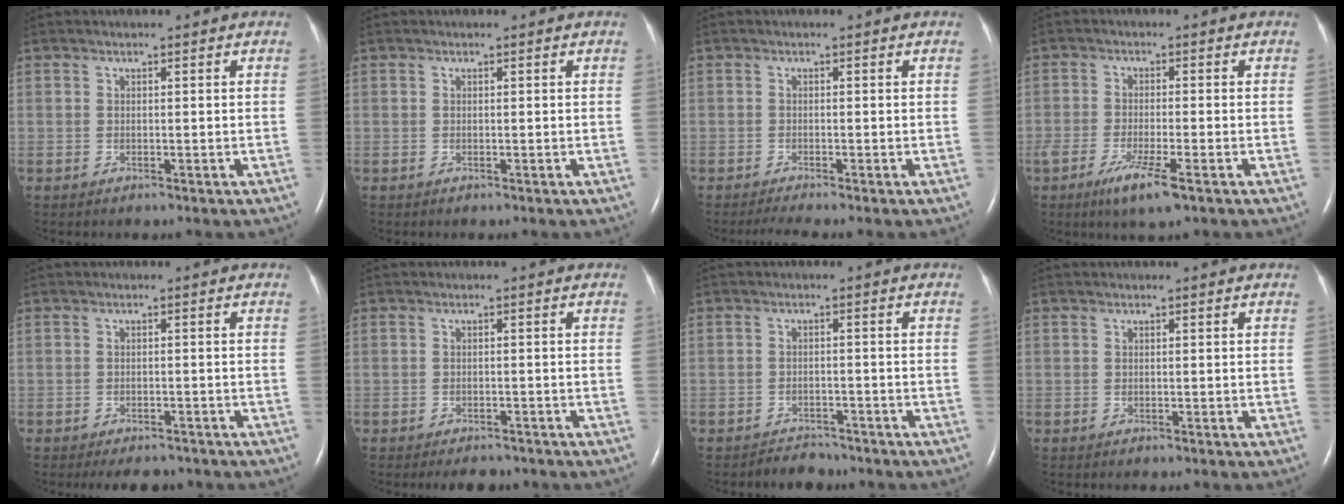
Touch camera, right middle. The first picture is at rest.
{"total": 0.0}
{"total": 1.9, "force": [-1.6, -0.6, 0.9], "torque": [-0.026, -0.007, -0.033]}
{"total": 5.8, "force": [-3.3, 0.3, 4.8], "torque": [-0.094, -0.016, -0.058]}
{"total": 5.1, "force": [-4.3, 1.9, 1.8], "torque": [-0.020, -0.002, -0.056]}
{"total": 3.4, "force": [-2.9, 1.3, 1.1], "torque": [-0.016, -0.002, -0.038]}
{"total": 2.7, "force": [-2.5, 1.0, -0.3], "torque": [-0.002, -0.002, -0.038]}
{"total": 0.0}